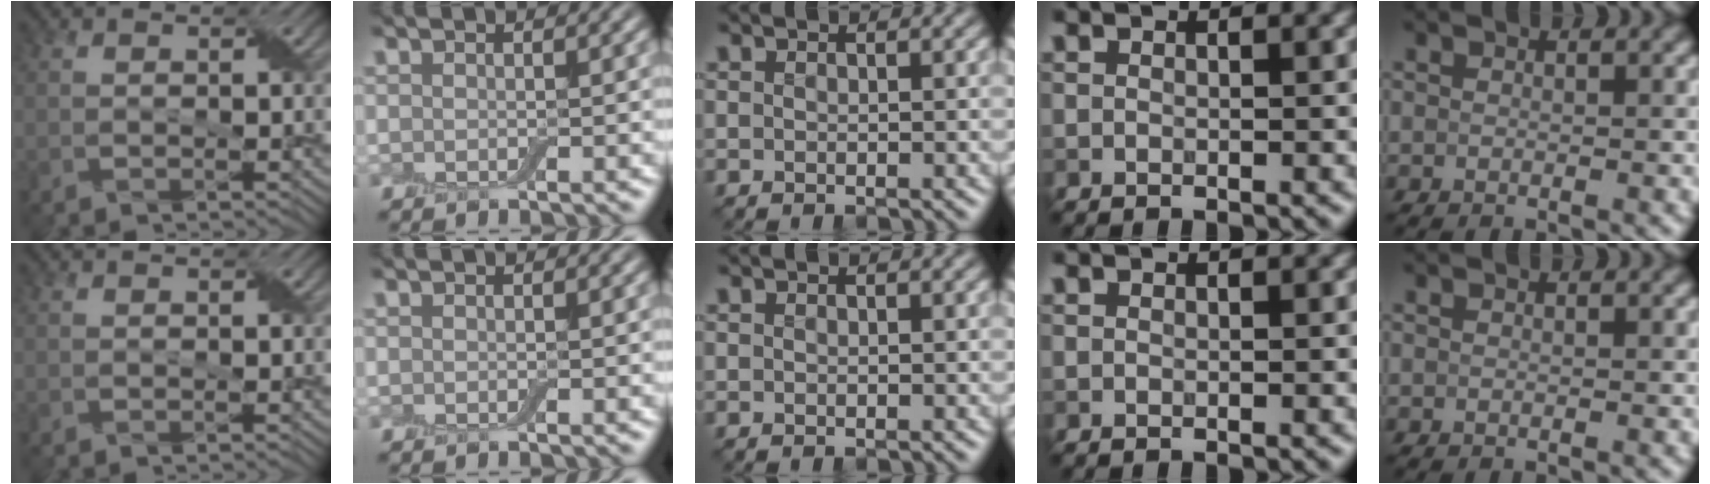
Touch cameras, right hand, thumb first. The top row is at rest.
{}